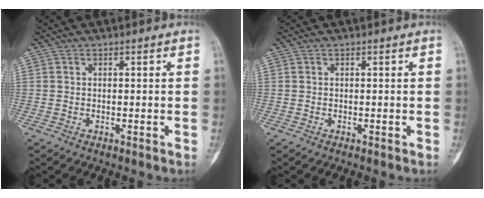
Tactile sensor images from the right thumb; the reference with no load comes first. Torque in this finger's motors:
{"motor_torque": [-0.13, -0.05, 0.29, -0.13, 0.02]}